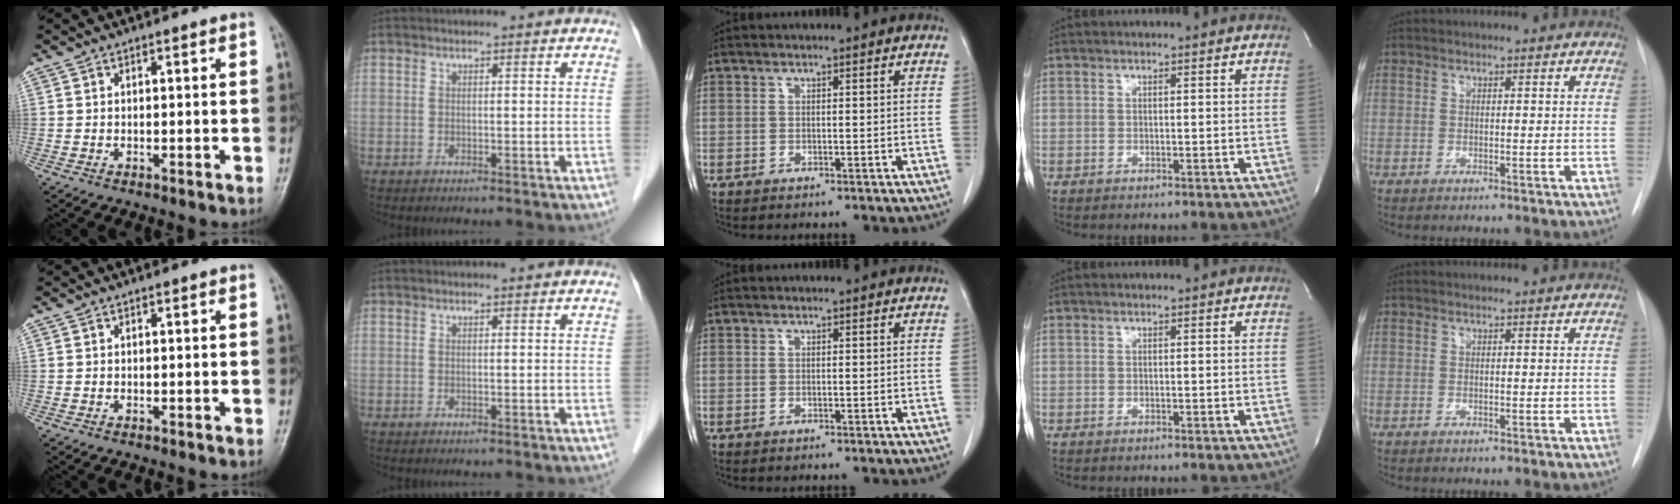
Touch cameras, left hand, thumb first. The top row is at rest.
{}